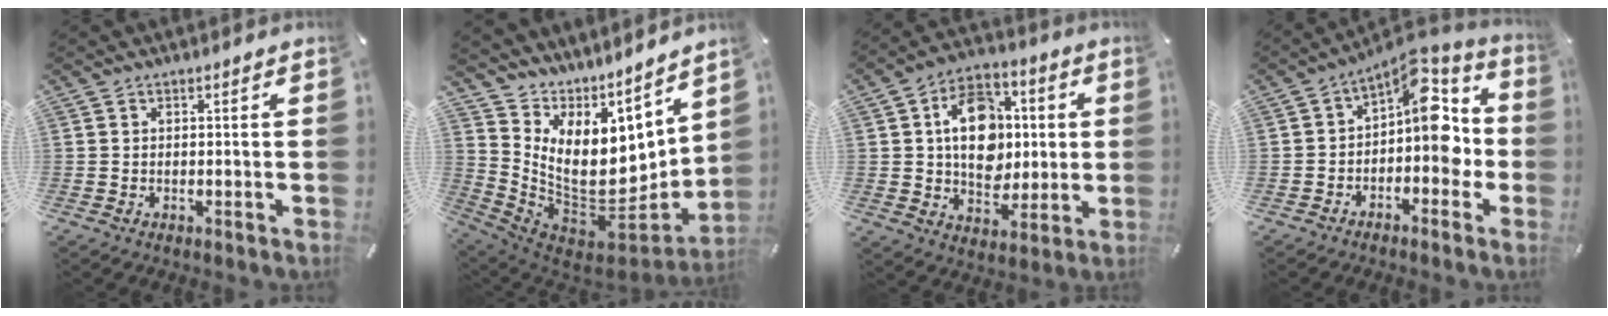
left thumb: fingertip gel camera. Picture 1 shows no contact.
{"total": 14.0, "force": [2.4, 10.9, 8.5], "torque": [-0.161, -0.071, 0.056]}
{"total": 15.1, "force": [1.2, 11.9, 9.3], "torque": [-0.134, 0.016, 0.026]}
{"total": 12.2, "force": [2.0, 7.8, 9.1], "torque": [-0.103, -0.025, 0.035]}